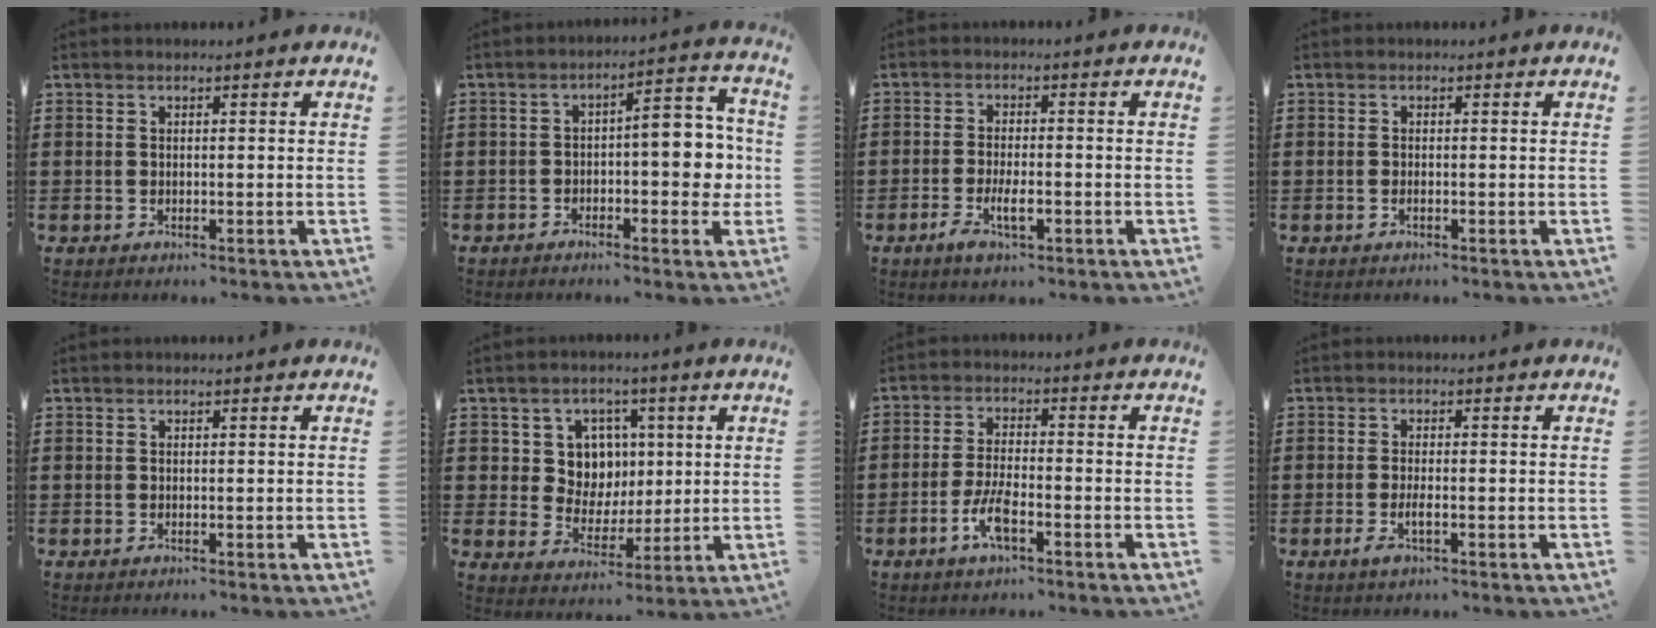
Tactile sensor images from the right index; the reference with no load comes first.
{"total": 7.5, "force": [-0.8, 3.2, 6.7], "torque": [-0.087, -0.001, -0.022]}
{"total": 4.6, "force": [-1.9, 1.5, 3.9], "torque": [-0.078, -0.002, -0.037]}
{"total": 0.7, "force": [-0.3, 0.2, 0.6], "torque": [-0.012, -0.005, -0.005]}
{"total": 0.0}
{"total": 7.2, "force": [2.0, 6.4, 2.7], "torque": [-0.068, 0.012, 0.034]}
{"total": 5.5, "force": [-2.7, 1.6, 4.5], "torque": [-0.108, -0.006, -0.056]}
{"total": 2.6, "force": [-1.0, 0.4, 2.3], "torque": [-0.047, -0.005, -0.020]}